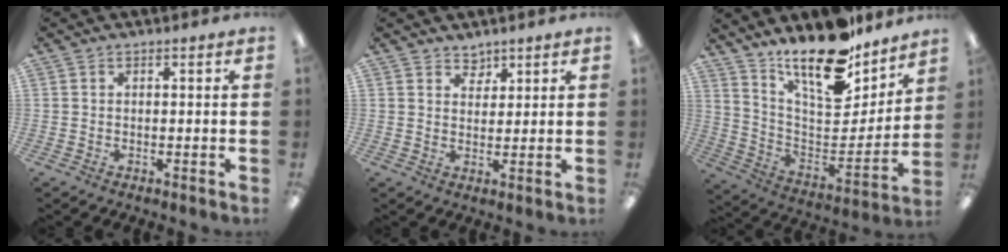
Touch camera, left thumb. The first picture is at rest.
{"total": 3.5, "force": [2.9, 2.0, 0.1], "torque": [0.006, -0.015, 0.053]}
{"total": 19.3, "force": [16.1, 5.8, 8.8], "torque": [-0.143, -0.132, 0.279]}